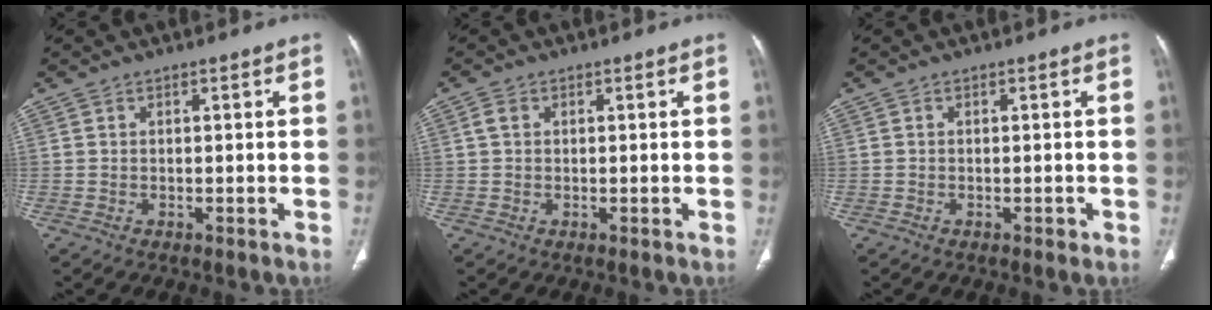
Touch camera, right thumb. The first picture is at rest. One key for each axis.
{"total": 1.6, "fx": 0.4, "fy": 1.2, "fz": 0.9, "tx": -0.020, "ty": 0.004, "tz": 0.008}
{"total": 0.7, "fx": -0.3, "fy": 0.4, "fz": 0.4, "tx": -0.003, "ty": 0.000, "tz": -0.005}